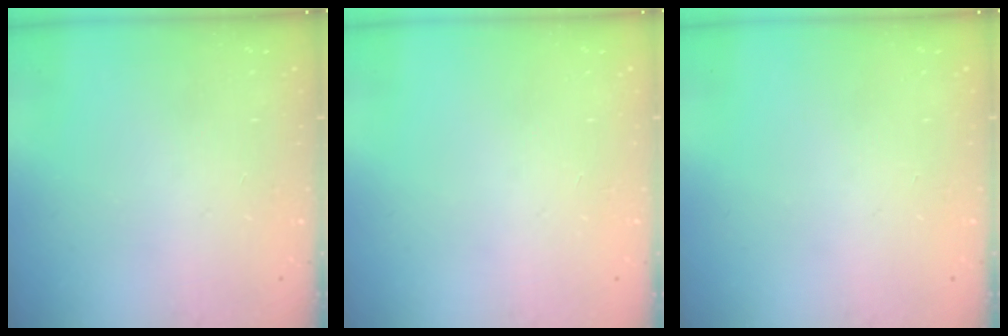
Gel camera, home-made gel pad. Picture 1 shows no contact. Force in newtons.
{"total": 0.0}
{"total": 0.0}